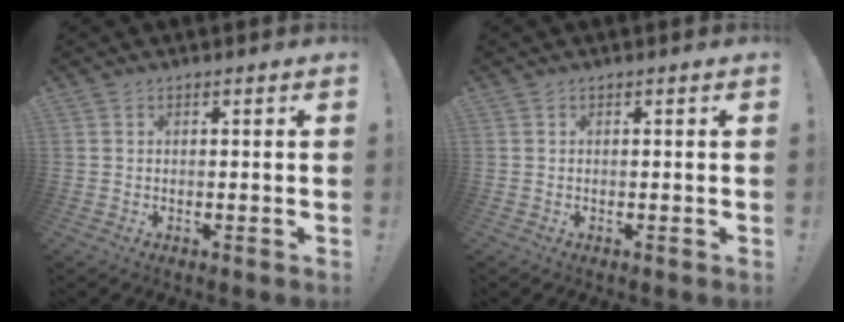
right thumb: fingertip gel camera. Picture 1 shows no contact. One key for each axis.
{"total": 0.0}